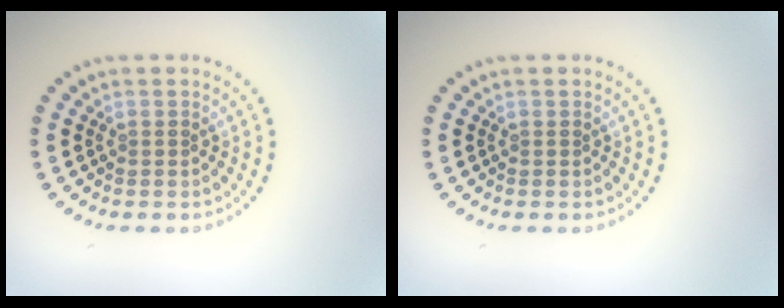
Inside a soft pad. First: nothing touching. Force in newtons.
{"total": 0.0}